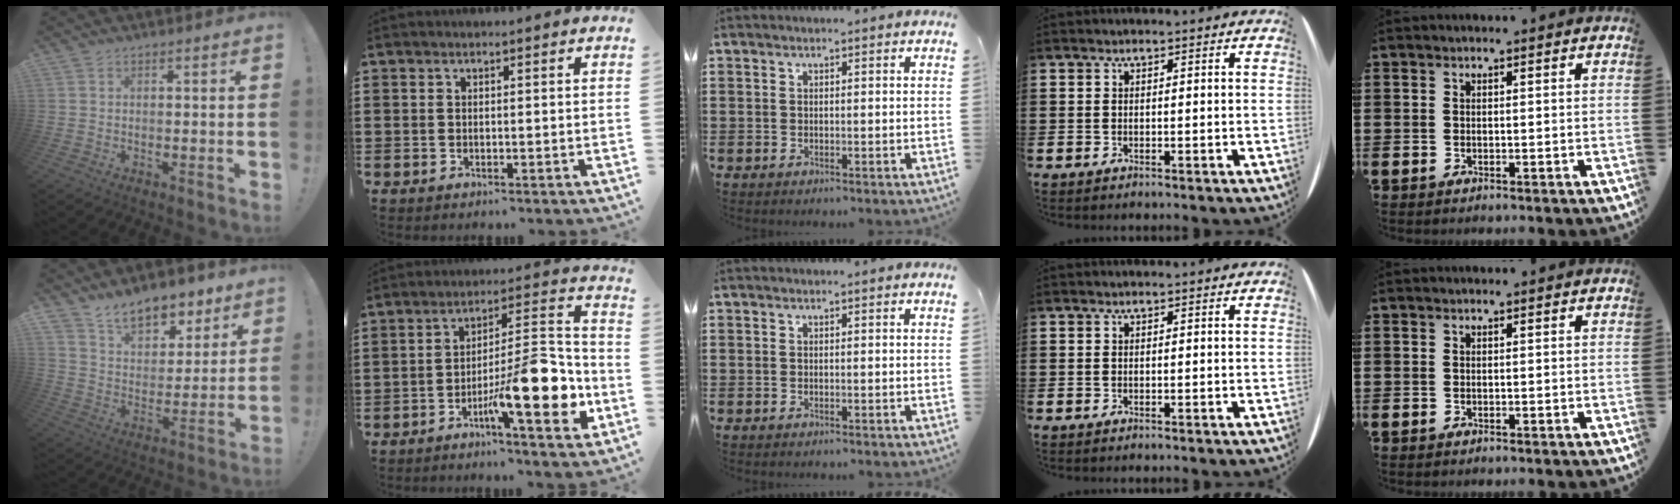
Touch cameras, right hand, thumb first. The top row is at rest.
{"thumb": {"total": 12.1, "force": [9.6, 6.0, 4.1], "torque": [-0.063, -0.071, 0.179]}, "index": {"total": 14.5, "force": [-6.3, 3.3, 12.6], "torque": [-0.187, -0.001, -0.106]}}